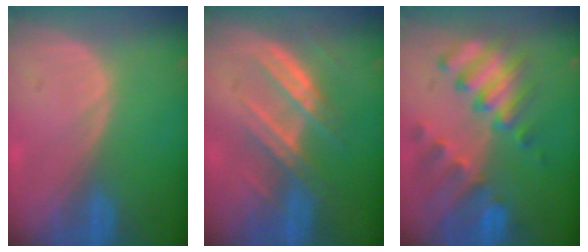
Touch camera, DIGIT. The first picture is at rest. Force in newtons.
{"total": 7.1, "press": 6.6, "slide": 2.6}
{"total": 10.2, "press": 8.9, "slide": 5.1}